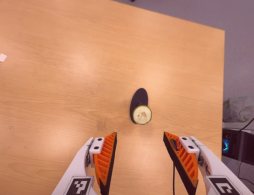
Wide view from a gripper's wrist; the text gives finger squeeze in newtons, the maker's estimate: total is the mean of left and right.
{"total": 0.0}